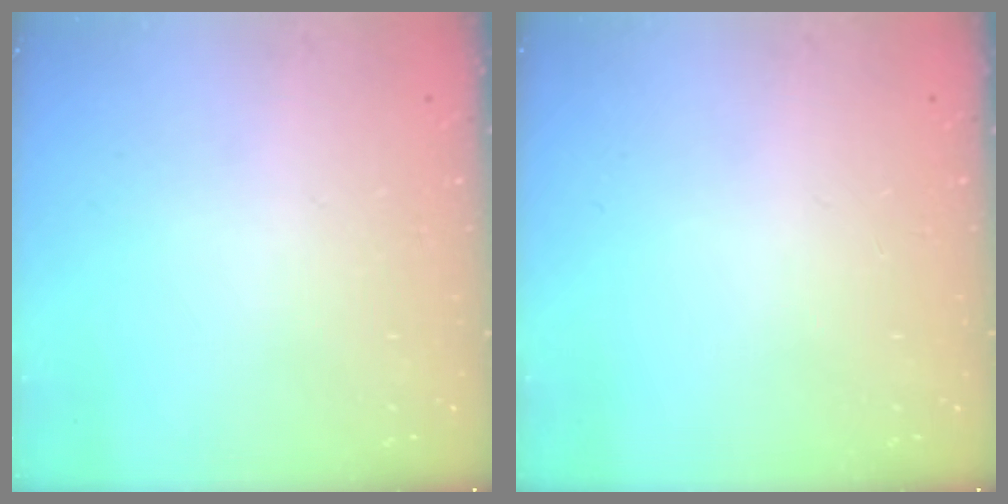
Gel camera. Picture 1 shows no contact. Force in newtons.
{"total": 0.0}